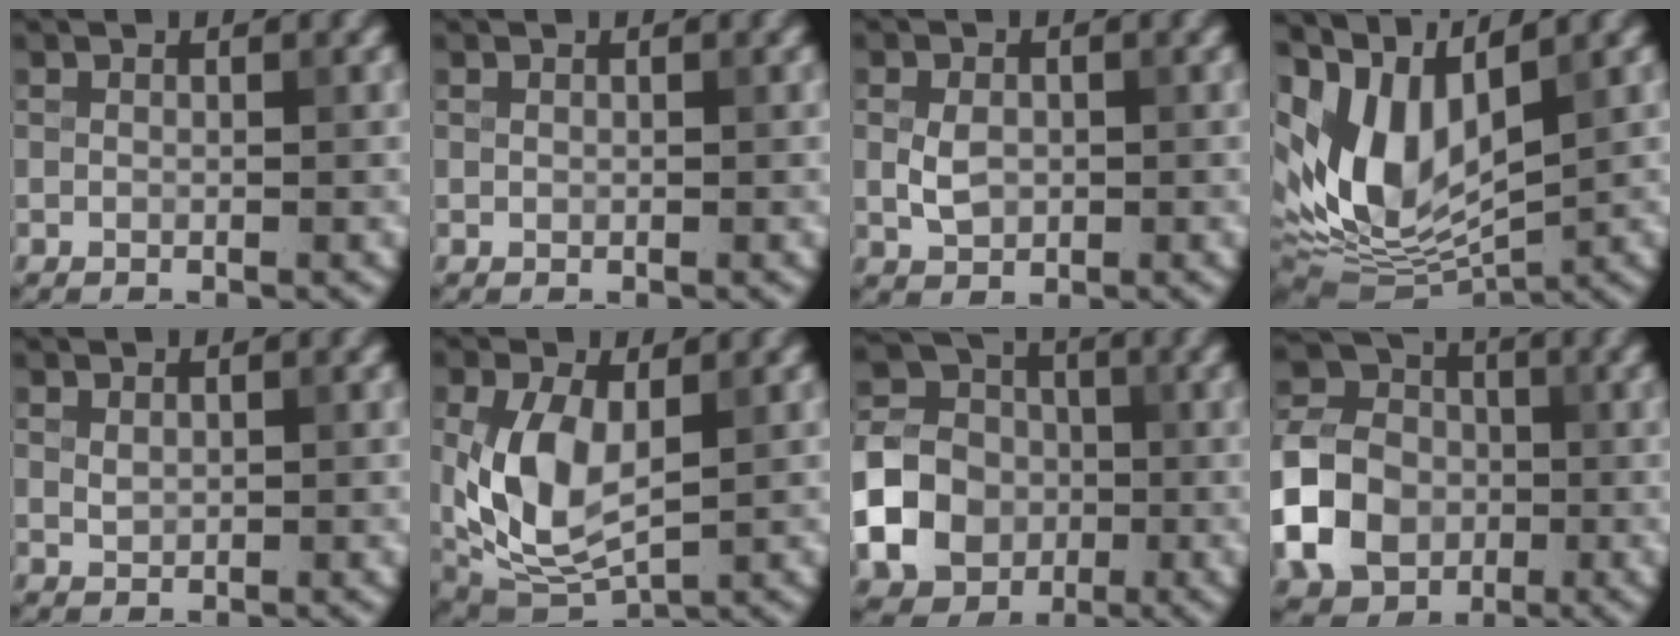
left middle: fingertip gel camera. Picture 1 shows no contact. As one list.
[{"total": 0.0}, {"total": 2.4, "force": [0.0, 1.8, 1.6], "torque": [-0.033, 0.000, 0.001]}, {"total": 9.8, "force": [2.2, 5.4, 7.8], "torque": [-0.173, -0.004, 0.041]}, {"total": 0.8, "force": [0.4, 0.5, 0.4], "torque": [-0.011, -0.001, 0.011]}, {"total": 7.5, "force": [0.4, 4.0, 6.3], "torque": [-0.149, -0.003, 0.010]}, {"total": 16.1, "force": [-4.3, 14.5, 5.2], "torque": [-0.150, -0.029, -0.098]}, {"total": 8.0, "force": [-2.1, 6.6, 4.1], "torque": [-0.095, 0.007, -0.054]}]